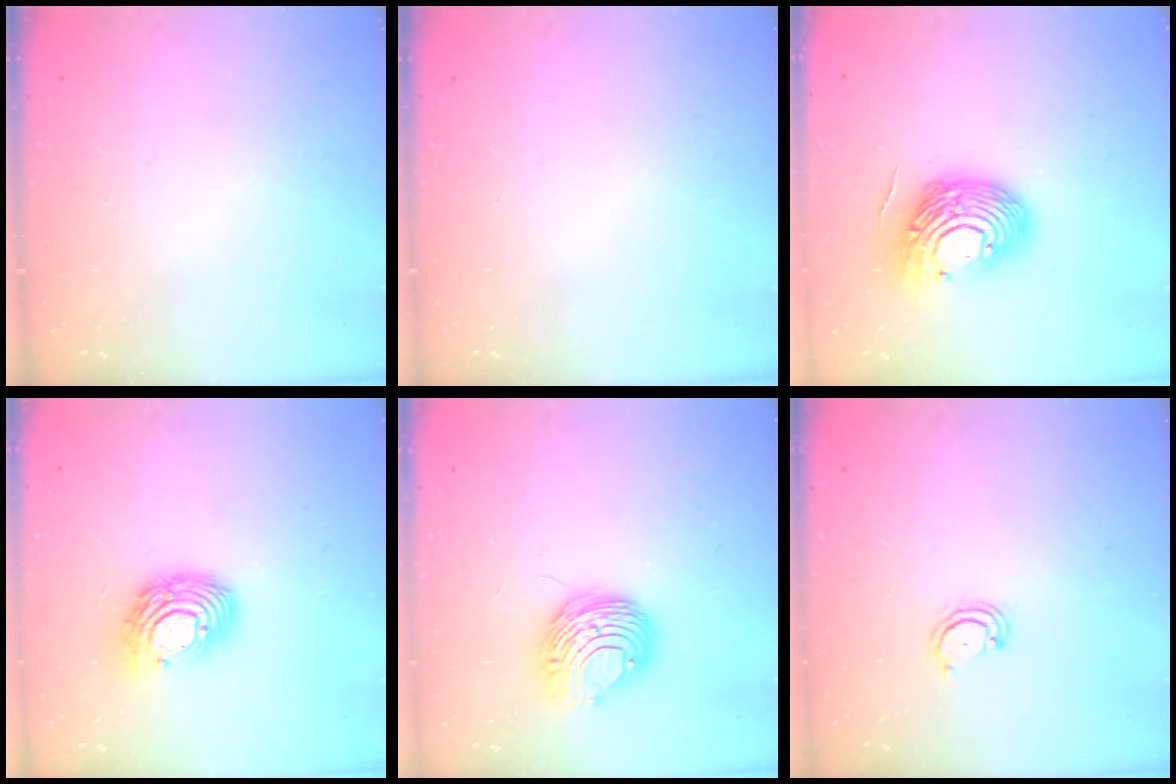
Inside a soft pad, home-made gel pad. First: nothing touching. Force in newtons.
{"total": 0.0}
{"total": 15.1, "press": 15.0, "slide": 1.9}
{"total": 12.4, "press": 12.4, "slide": 1.0}
{"total": 10.0, "press": 9.9, "slide": 1.2}
{"total": 3.1, "press": 3.0, "slide": 0.4}